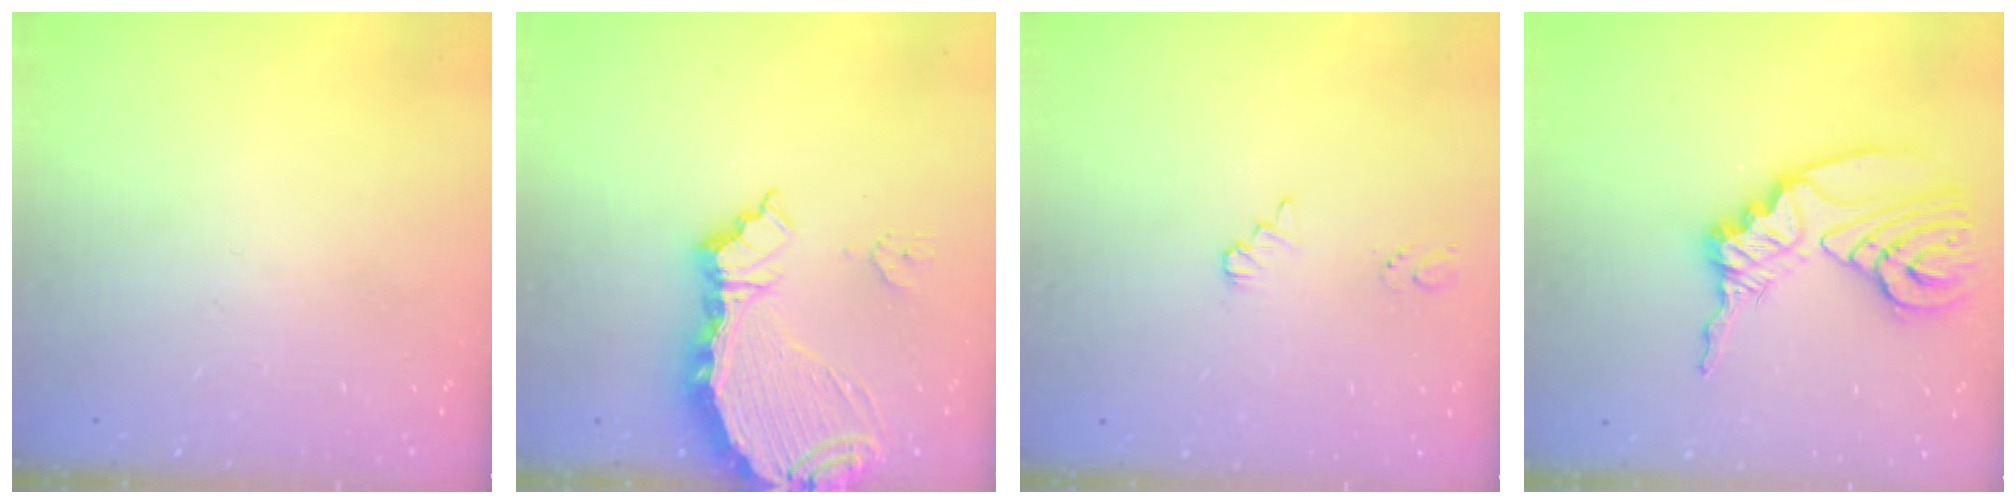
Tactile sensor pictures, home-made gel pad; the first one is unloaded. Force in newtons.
{"total": 7.9, "press": 7.0, "slide": 3.8}
{"total": 1.4, "press": 1.4, "slide": 0.2}
{"total": 15.6, "press": 15.4, "slide": 1.8}